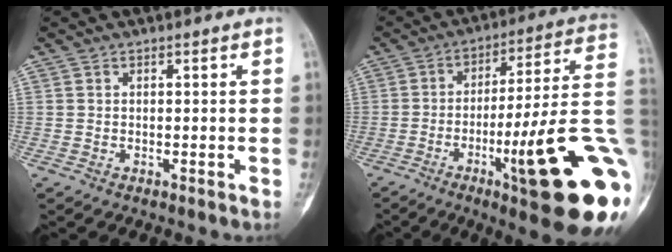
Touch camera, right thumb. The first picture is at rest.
{"total": 25.3, "force": [-6.9, 3.1, 24.2], "torque": [-0.279, 0.014, -0.098]}